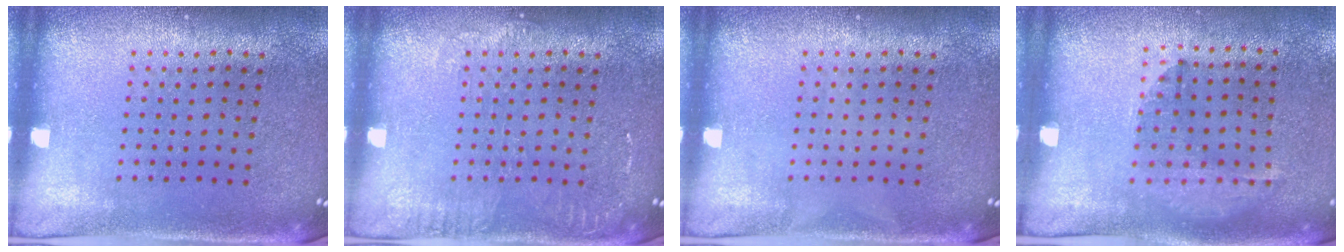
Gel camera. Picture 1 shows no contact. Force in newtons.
{"total": 1.3, "press": 1.2, "slide": 0.2}
{"total": 0.0}
{"total": 1.3, "press": 0.9, "slide": 0.9}